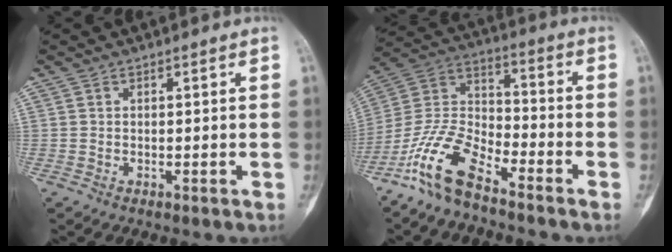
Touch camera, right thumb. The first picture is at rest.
{"total": 12.9, "force": [-9.3, 4.6, 7.7], "torque": [-0.160, 0.063, -0.191]}